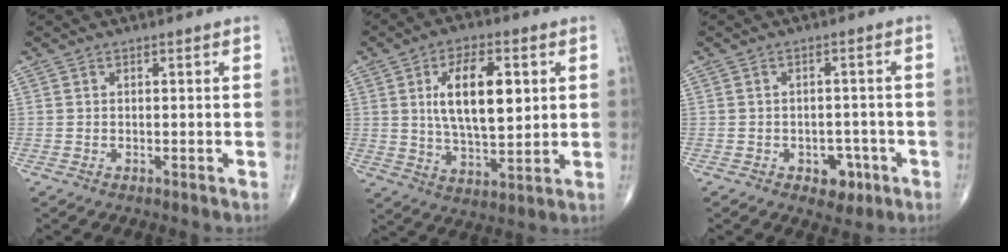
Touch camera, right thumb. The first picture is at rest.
{"total": 14.0, "force": [3.1, 6.5, 12.0], "torque": [-0.190, -0.012, 0.059]}
{"total": 4.6, "force": [-2.1, 3.2, 2.6], "torque": [-0.009, 0.016, -0.024]}